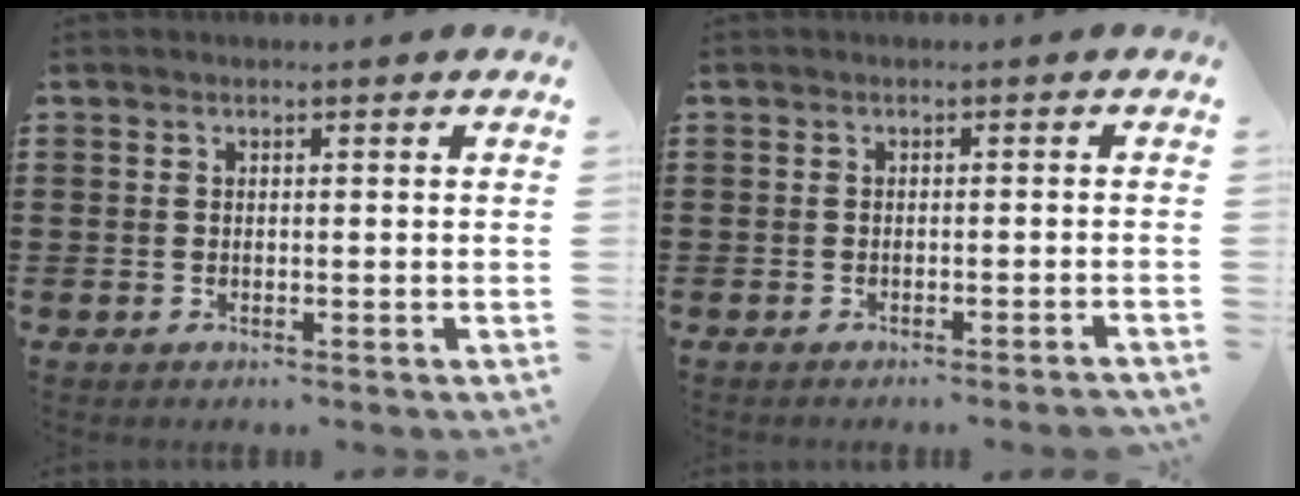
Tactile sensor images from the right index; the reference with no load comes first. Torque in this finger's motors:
{"motor_torque": [1.09, 1.05, 0.05, 0.06]}